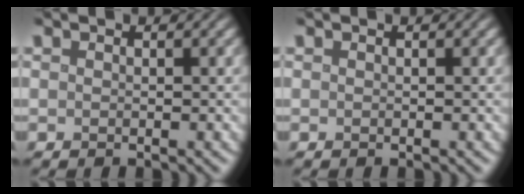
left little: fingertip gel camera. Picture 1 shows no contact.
{"total": 0.0}